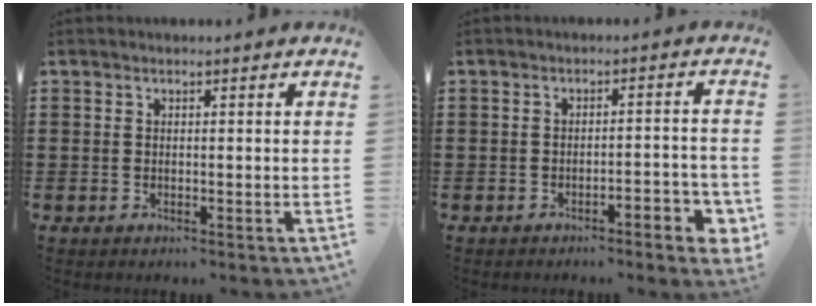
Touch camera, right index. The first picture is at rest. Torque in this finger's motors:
{"motor_torque": [0.06, -0.04, 0.34, 0.06]}